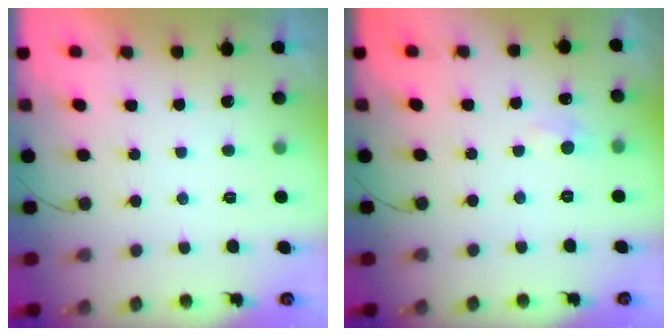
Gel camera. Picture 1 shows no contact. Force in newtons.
{"total": 5.0, "press": 5.0, "slide": 0.6}